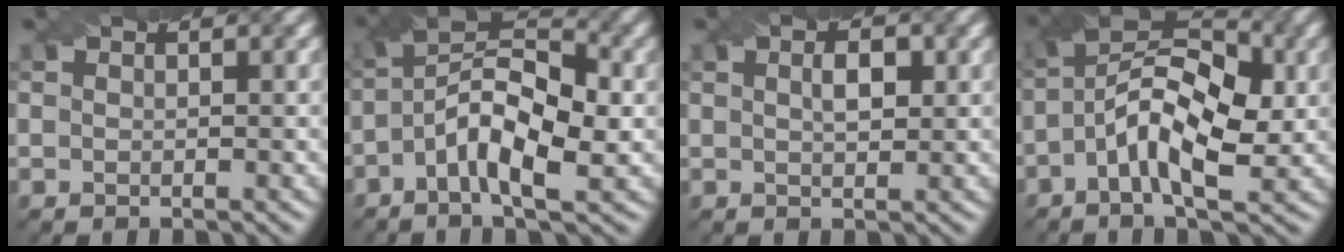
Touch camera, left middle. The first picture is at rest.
{"total": 7.7, "force": [-1.5, 3.1, 6.9], "torque": [-0.125, 0.022, -0.034]}
{"total": 2.2, "force": [0.6, 0.9, 1.9], "torque": [-0.028, -0.001, 0.011]}
{"total": 8.5, "force": [-1.0, 3.9, 7.5], "torque": [-0.136, 0.023, -0.026]}